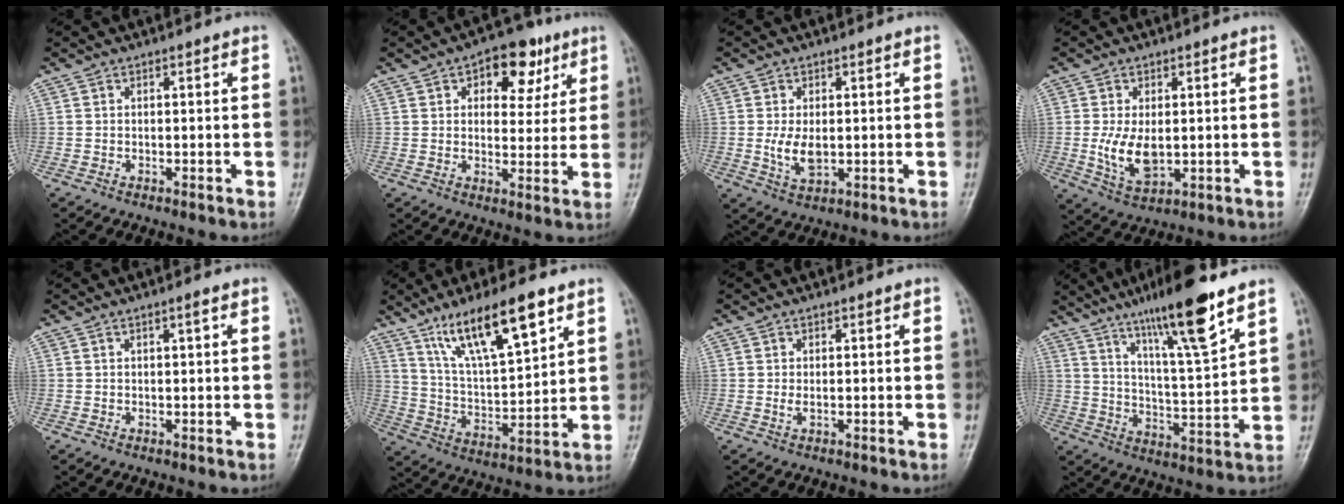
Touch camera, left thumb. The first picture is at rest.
{"total": 10.4, "force": [5.0, 6.1, 6.7], "torque": [-0.047, -0.013, 0.063]}
{"total": 5.0, "force": [-0.1, 2.8, 4.2], "torque": [-0.080, -0.011, 0.004]}
{"total": 7.3, "force": [-0.1, 4.1, 6.1], "torque": [-0.108, -0.014, 0.008]}
{"total": 1.1, "force": [0.6, 0.0, 1.0], "torque": [-0.016, -0.001, 0.009]}
{"total": 16.3, "force": [9.9, 4.2, 12.2], "torque": [-0.199, -0.039, 0.189]}
{"total": 1.1, "force": [0.2, 0.5, 1.0], "torque": [-0.021, 0.000, 0.007]}
{"total": 16.5, "force": [10.8, 1.8, 12.3], "torque": [-0.200, -0.056, 0.186]}